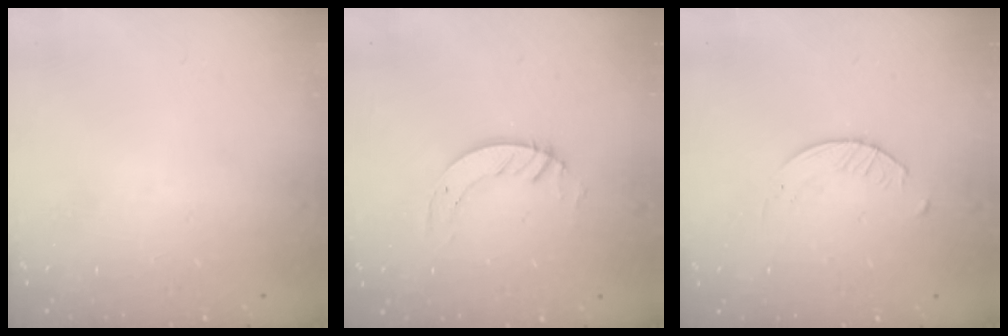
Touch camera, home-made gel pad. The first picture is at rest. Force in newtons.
{"total": 3.4, "press": 3.4, "slide": 0.1}
{"total": 2.8, "press": 2.7, "slide": 0.3}